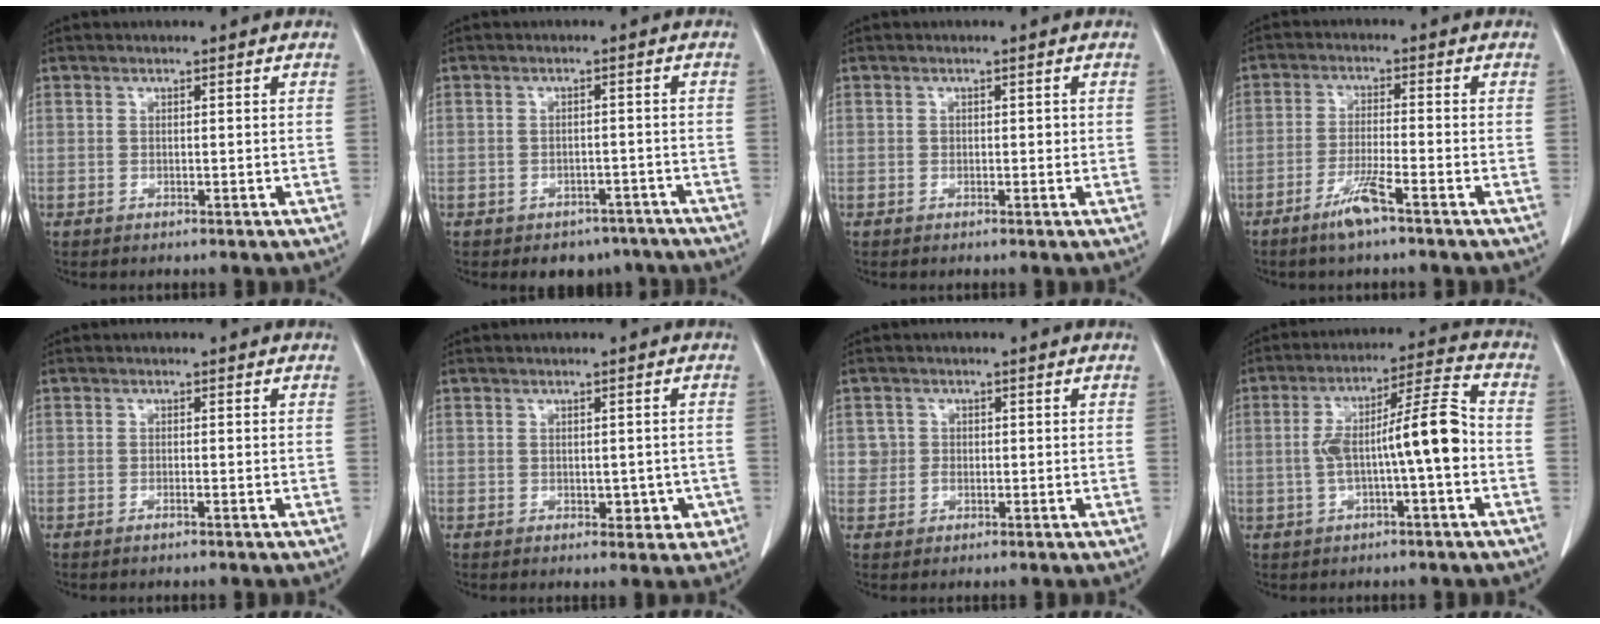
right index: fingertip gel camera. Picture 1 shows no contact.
{"total": 5.6, "force": [-4.4, 3.4, 0.8], "torque": [0.011, 0.018, -0.056]}
{"total": 1.0, "force": [0.0, 0.7, 0.7], "torque": [-0.008, 0.003, 0.001]}
{"total": 5.3, "force": [-3.4, -0.1, 4.0], "torque": [-0.080, -0.008, -0.068]}
{"total": 0.6, "force": [-0.4, -0.1, 0.4], "torque": [-0.009, 0.000, -0.006]}
{"total": 1.9, "force": [-0.4, 1.2, 1.4], "torque": [-0.015, 0.004, 0.001]}
{"total": 2.0, "force": [0.1, 2.0, 0.1], "torque": [0.006, 0.005, -0.001]}
{"total": 11.1, "force": [-1.6, 0.9, 11.0], "torque": [-0.188, 0.031, -0.030]}